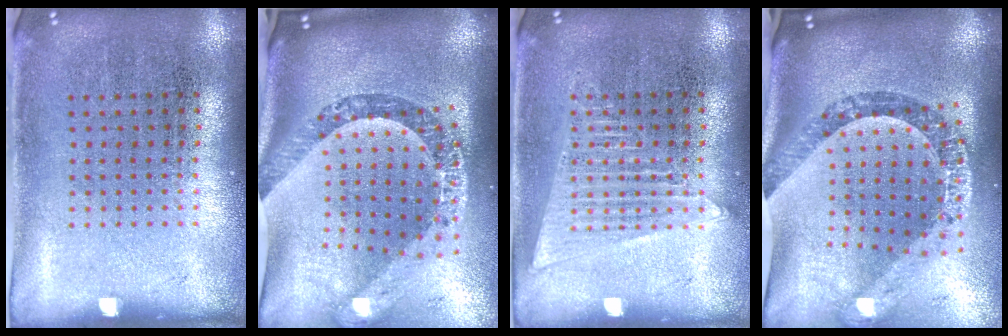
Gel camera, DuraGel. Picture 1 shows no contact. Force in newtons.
{"total": 3.7, "press": 2.6, "slide": 2.7}
{"total": 1.9, "press": 1.9, "slide": 0.2}
{"total": 2.5, "press": 2.0, "slide": 1.5}